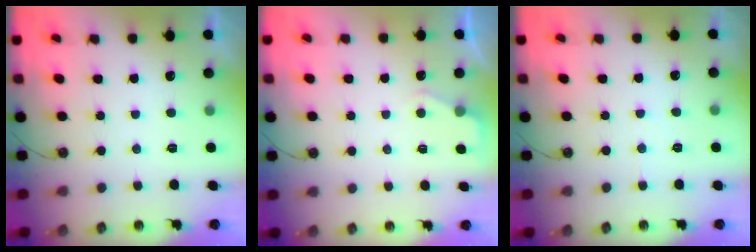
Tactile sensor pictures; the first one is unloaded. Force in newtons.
{"total": 2.8, "press": 2.7, "slide": 0.5}
{"total": 3.2, "press": 3.1, "slide": 0.7}